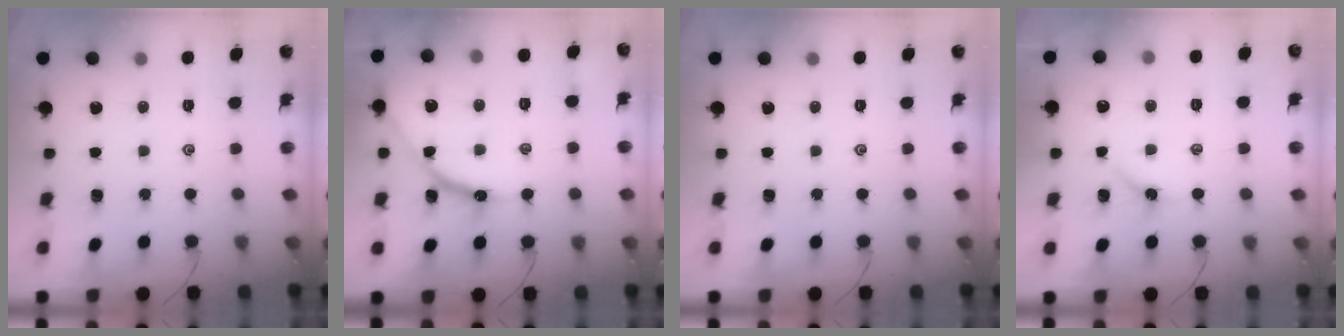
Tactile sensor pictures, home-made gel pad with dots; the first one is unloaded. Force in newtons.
{"total": 10.7, "press": 10.6, "slide": 1.1}
{"total": 0.0}
{"total": 3.3, "press": 3.2, "slide": 0.4}